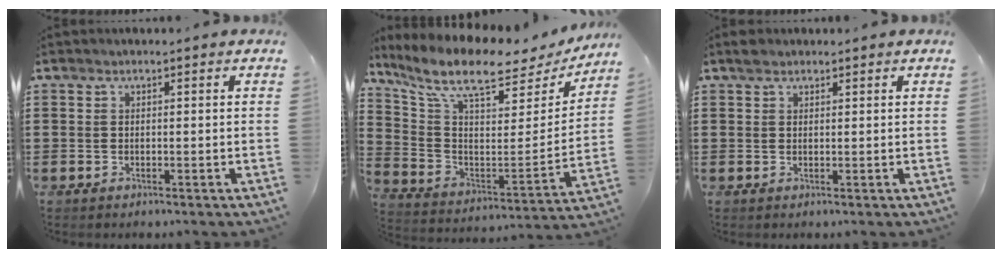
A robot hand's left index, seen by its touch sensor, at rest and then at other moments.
{"total": 10.2, "force": [7.8, 2.6, 5.9], "torque": [-0.141, -0.053, 0.131]}
{"total": 1.3, "force": [1.2, 0.6, 0.2], "torque": [-0.007, 0.004, 0.023]}